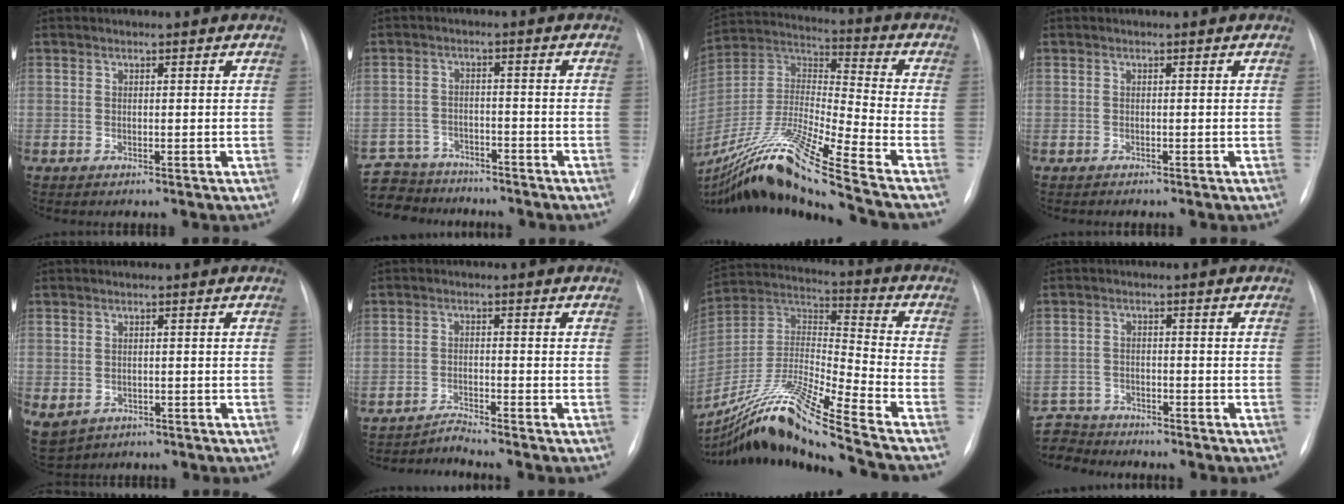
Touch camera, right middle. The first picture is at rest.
{"total": 9.7, "force": [-8.7, 4.1, 1.3], "torque": [-0.024, 0.013, -0.130]}
{"total": 22.1, "force": [-16.9, -1.4, 14.1], "torque": [-0.305, -0.021, -0.313]}
{"total": 0.0}
{"total": 9.7, "force": [-4.1, 7.8, 3.9], "torque": [-0.110, -0.003, -0.046]}
{"total": 3.1, "force": [-2.6, -1.5, -0.7], "torque": [0.013, -0.016, -0.047]}
{"total": 20.7, "force": [-16.6, -1.8, 12.3], "torque": [-0.267, -0.014, -0.308]}
{"total": 6.9, "force": [-6.6, 2.1, -0.3], "torque": [0.005, 0.003, -0.121]}